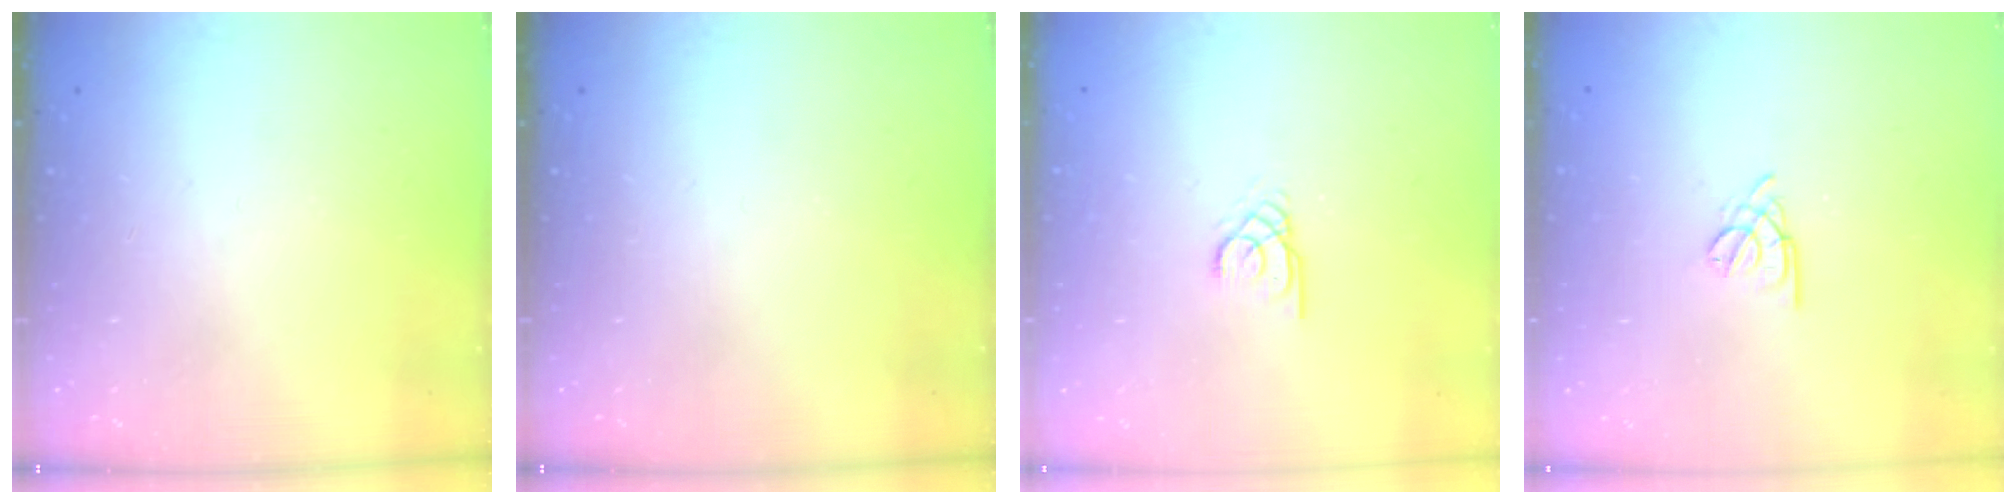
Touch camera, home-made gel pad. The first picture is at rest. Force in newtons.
{"total": 0.0}
{"total": 1.9, "press": 1.9, "slide": 0.0}
{"total": 1.8, "press": 1.7, "slide": 0.5}